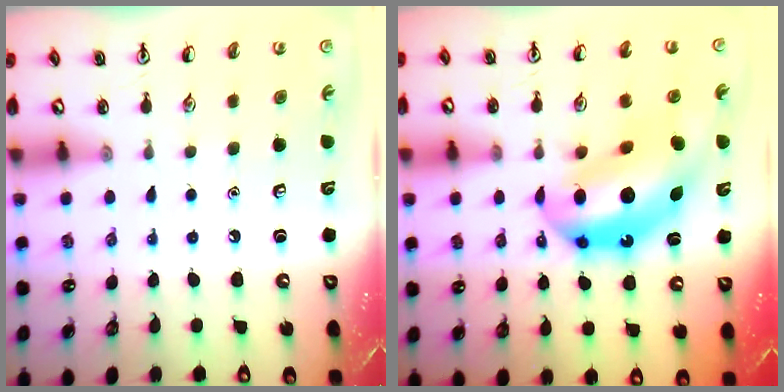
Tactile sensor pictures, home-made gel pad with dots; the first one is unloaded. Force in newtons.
{"total": 15.4, "press": 14.6, "slide": 4.9}